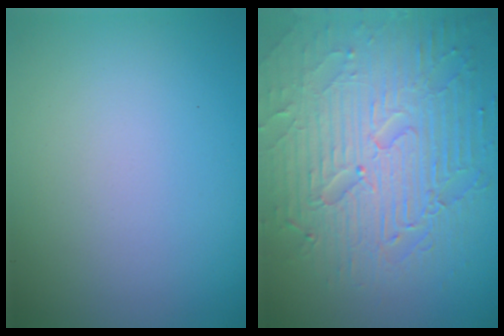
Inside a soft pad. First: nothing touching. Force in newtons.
{"total": 9.1, "press": 6.3, "slide": 6.5}